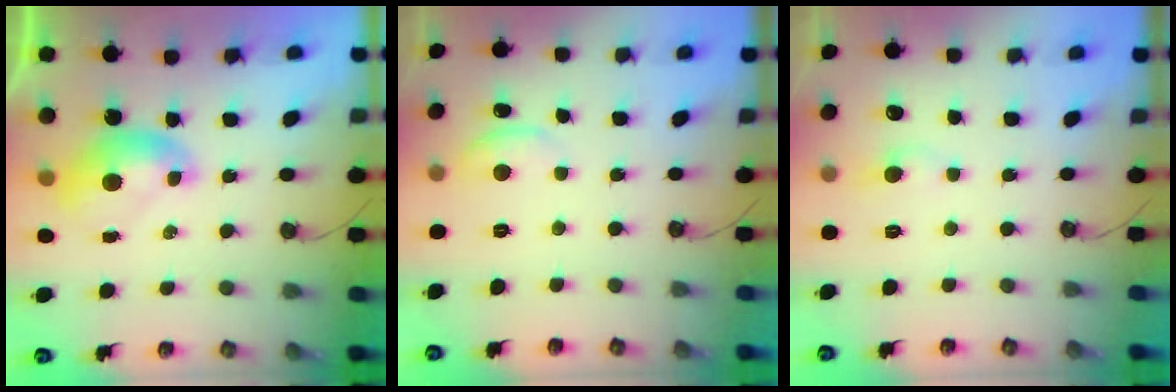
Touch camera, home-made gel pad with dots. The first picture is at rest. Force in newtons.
{"total": 0.6, "press": 0.1, "slide": 0.5}
{"total": 1.5, "press": 1.4, "slide": 0.7}